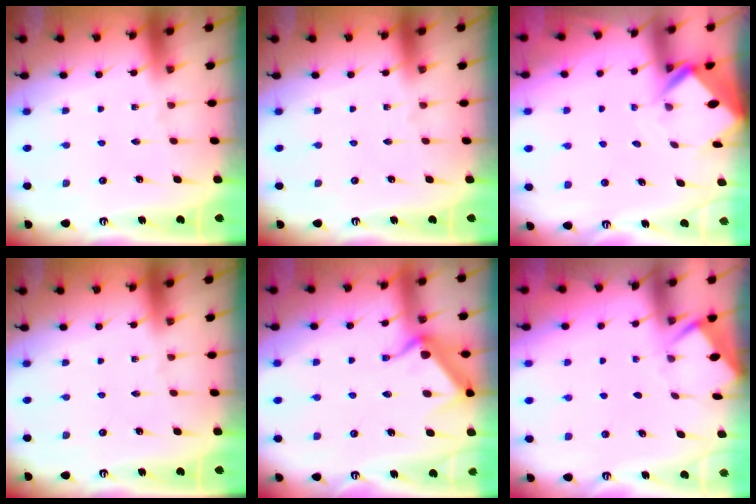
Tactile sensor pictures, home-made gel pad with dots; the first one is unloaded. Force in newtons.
{"total": 0.0}
{"total": 5.0, "press": 5.0, "slide": 0.3}
{"total": 0.0}
{"total": 12.1, "press": 12.1, "slide": 0.3}
{"total": 2.9, "press": 2.9, "slide": 0.3}